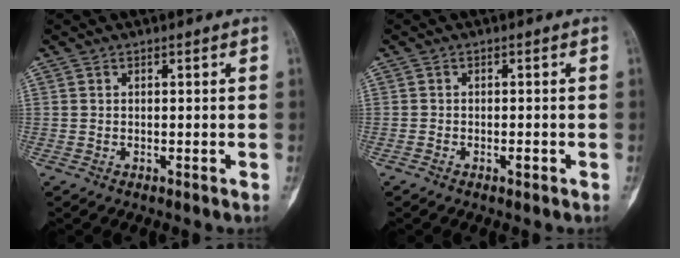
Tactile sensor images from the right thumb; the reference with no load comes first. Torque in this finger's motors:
{"motor_torque": [0.22, 0.10, -0.19, 0.08, 0.13]}